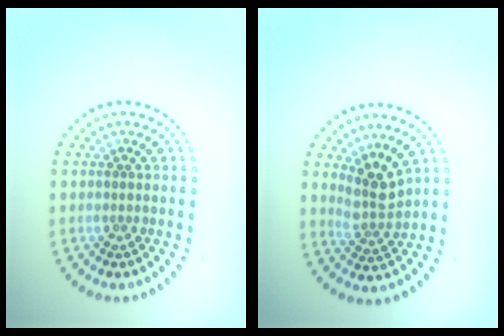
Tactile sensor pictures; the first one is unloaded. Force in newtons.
{"total": 2.9, "press": 2.4, "slide": 1.6}